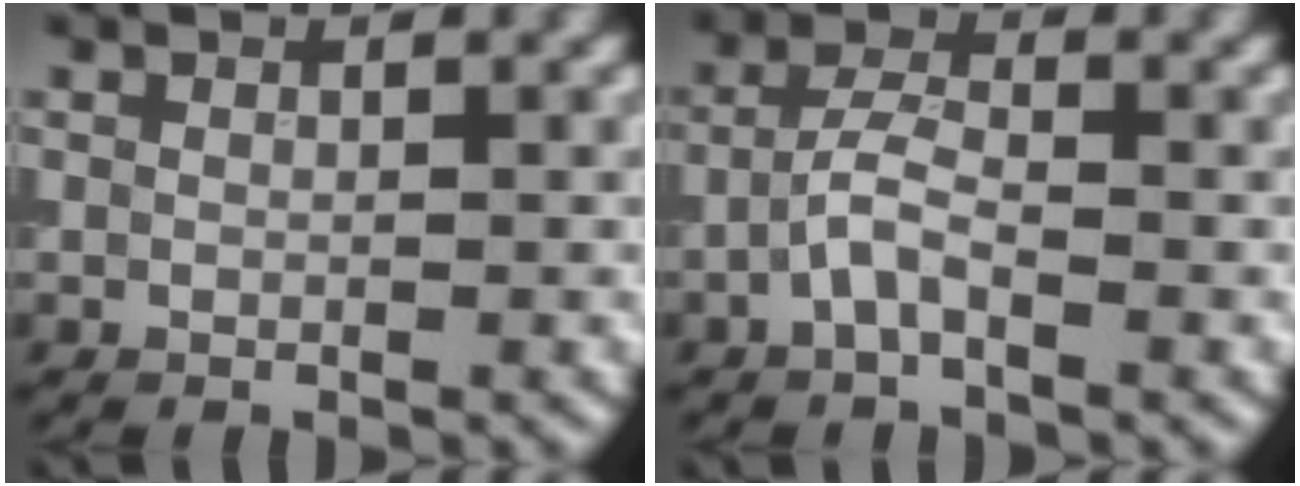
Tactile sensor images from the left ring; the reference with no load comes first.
{"total": 2.9, "force": [-1.4, 1.0, 2.3], "torque": [-0.049, 0.008, -0.035]}